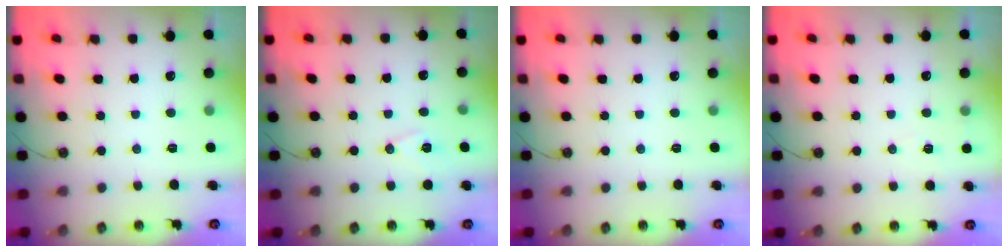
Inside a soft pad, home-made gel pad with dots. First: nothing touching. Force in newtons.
{"total": 7.4, "press": 6.4, "slide": 3.7}
{"total": 0.0}
{"total": 4.7, "press": 4.5, "slide": 1.4}